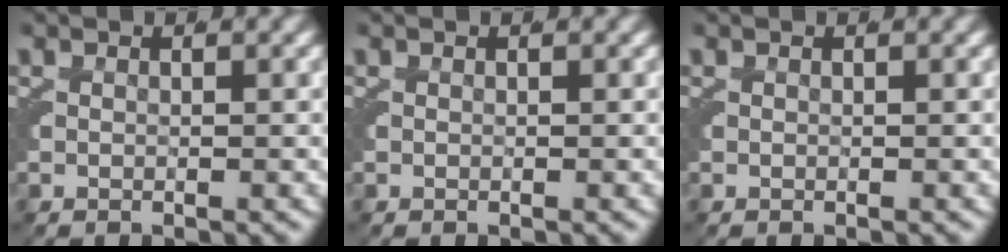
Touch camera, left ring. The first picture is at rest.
{"total": 0.0}
{"total": 0.0}